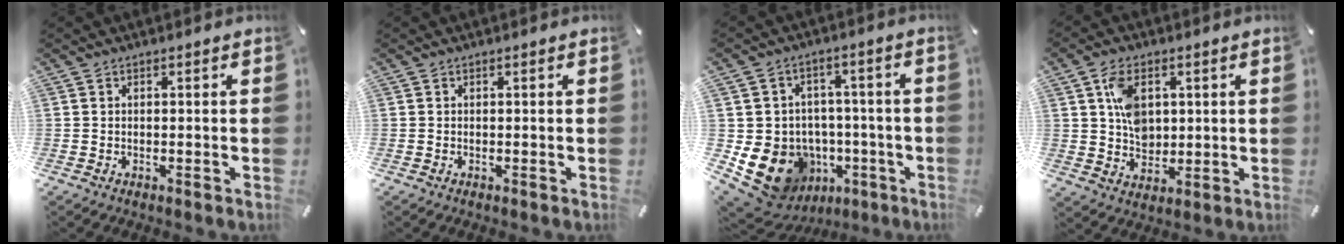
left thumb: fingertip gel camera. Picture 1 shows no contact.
{"total": 0.0}
{"total": 14.5, "force": [-4.2, 12.4, 6.1], "torque": [-0.113, 0.005, -0.053]}
{"total": 7.9, "force": [2.1, 5.7, 5.0], "torque": [-0.092, 0.001, 0.037]}